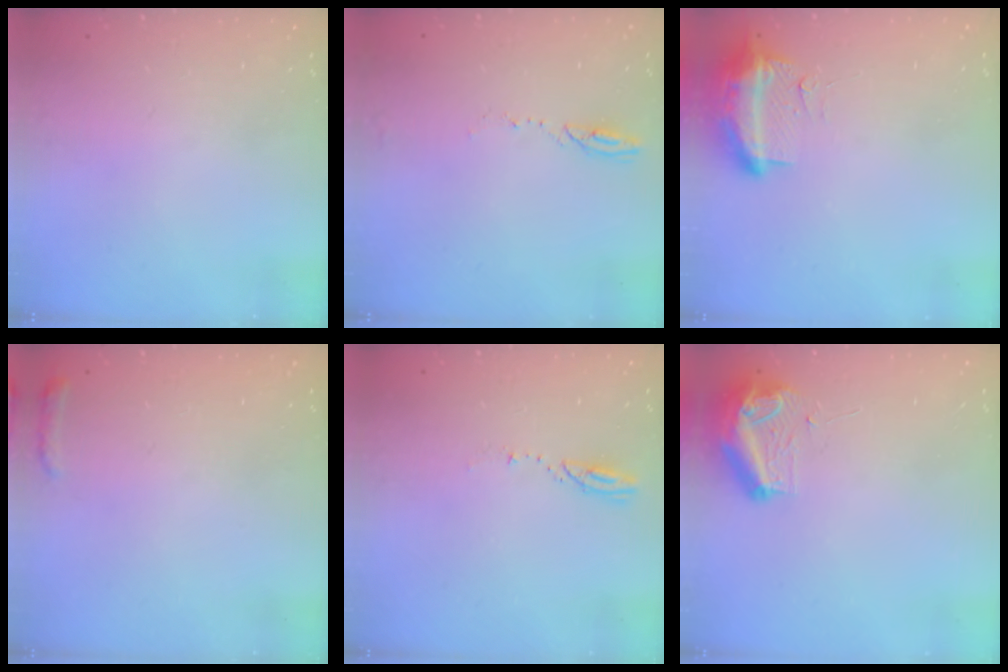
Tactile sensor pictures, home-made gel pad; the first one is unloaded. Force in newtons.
{"total": 4.7, "press": 4.7, "slide": 0.5}
{"total": 11.3, "press": 10.3, "slide": 4.7}
{"total": 4.7, "press": 4.6, "slide": 0.9}
{"total": 3.2, "press": 3.2, "slide": 0.4}
{"total": 9.0, "press": 8.9, "slide": 1.1}